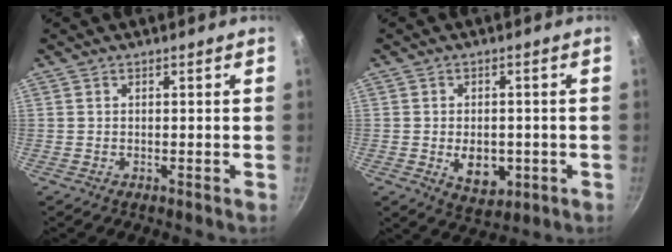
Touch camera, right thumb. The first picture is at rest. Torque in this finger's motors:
{"motor_torque": [-0.30, 0.46, 0.23, 0.51, 0.09]}